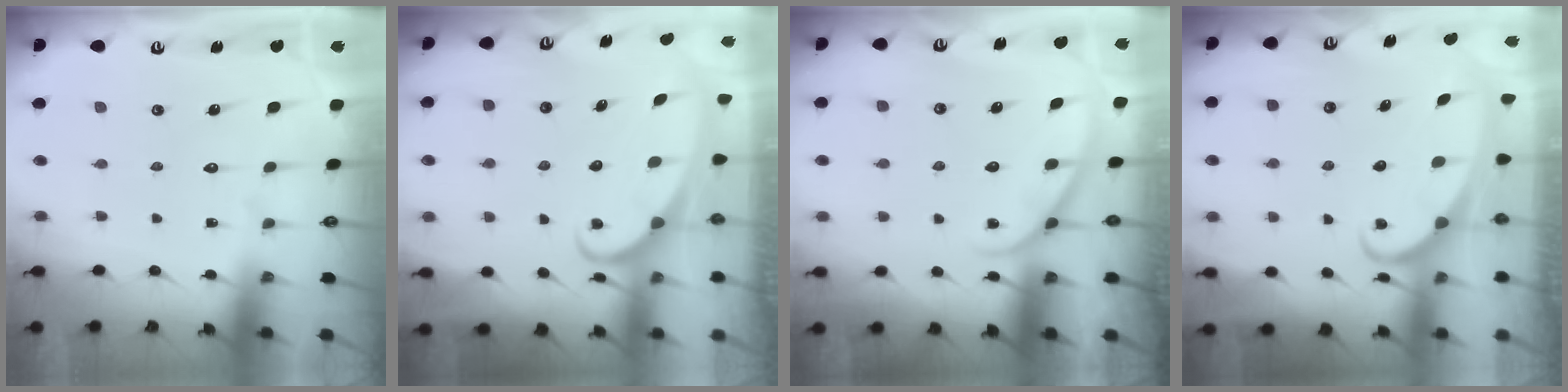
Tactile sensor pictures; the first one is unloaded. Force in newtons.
{"total": 2.2, "press": 2.1, "slide": 0.4}
{"total": 2.7, "press": 2.6, "slide": 0.3}
{"total": 2.4, "press": 2.3, "slide": 0.4}